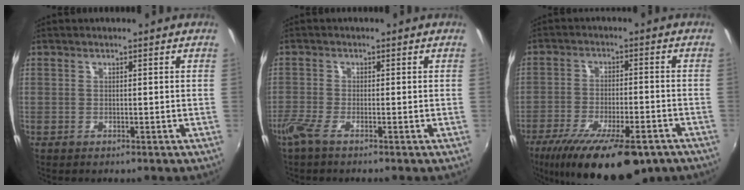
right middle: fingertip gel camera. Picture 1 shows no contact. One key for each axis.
{"total": 2.9, "fx": -2.2, "fy": 0.0, "fz": 2.0, "tx": -0.052, "ty": -0.010, "tz": -0.049}
{"total": 19.4, "fx": -13.2, "fy": 6.3, "fz": 12.8, "tx": -0.239, "ty": -0.053, "tz": -0.200}